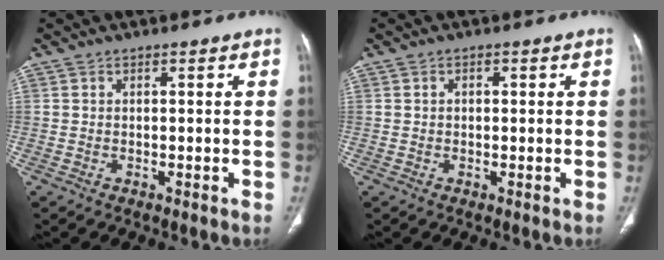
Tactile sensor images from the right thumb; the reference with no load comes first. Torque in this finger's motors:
{"motor_torque": [-0.33, -0.26, -0.23, 0.12, 0.02]}